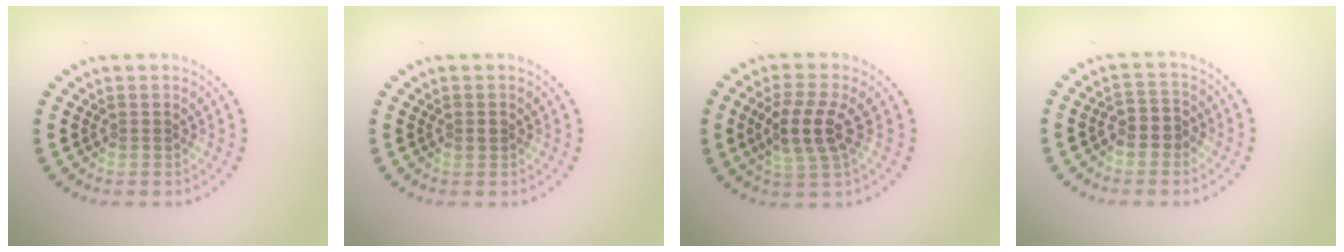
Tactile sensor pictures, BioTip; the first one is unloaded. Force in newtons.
{"total": 0.7, "press": 0.7, "slide": 0.1}
{"total": 3.8, "press": 3.4, "slide": 1.7}
{"total": 2.1, "press": 1.9, "slide": 0.8}